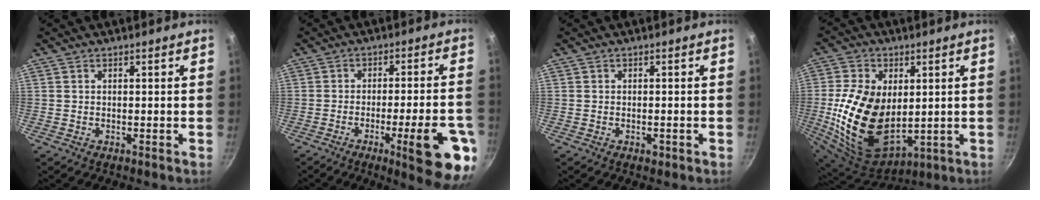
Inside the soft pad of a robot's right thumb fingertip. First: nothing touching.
{"total": 15.1, "force": [-6.1, 3.0, 13.5], "torque": [-0.156, 0.022, -0.078]}
{"total": 1.3, "force": [-0.6, 0.8, 0.9], "torque": [-0.014, 0.003, -0.006]}
{"total": 20.2, "force": [0.5, 13.2, 15.2], "torque": [-0.275, -0.015, 0.029]}